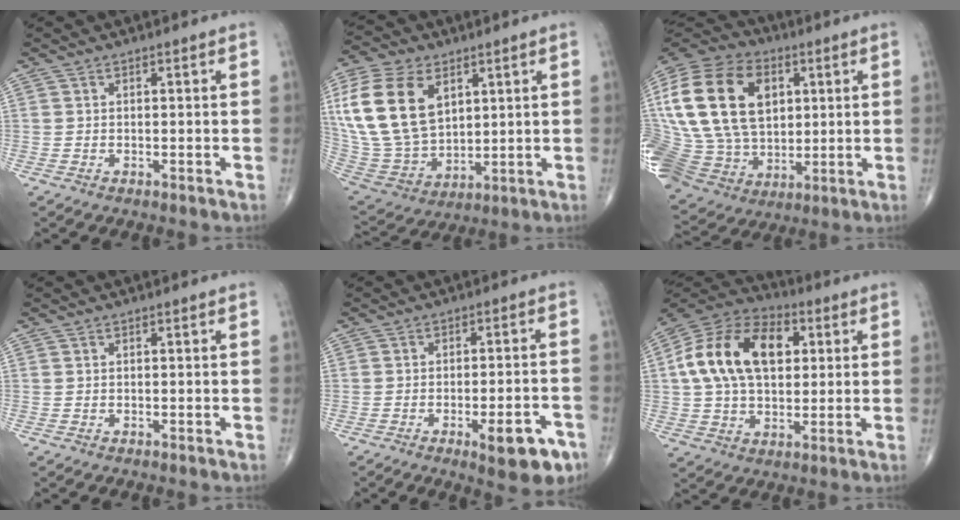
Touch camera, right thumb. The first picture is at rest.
{"total": 20.9, "force": [6.9, 13.7, 14.3], "torque": [-0.287, -0.020, 0.143]}
{"total": 30.8, "force": [6.9, 21.6, 20.9], "torque": [-0.441, 0.024, 0.140]}
{"total": 0.0}
{"total": 9.6, "force": [-4.9, 3.1, 7.7], "torque": [-0.088, 0.021, -0.059]}
{"total": 20.2, "force": [4.2, 12.7, 15.2], "torque": [-0.261, 0.015, 0.065]}